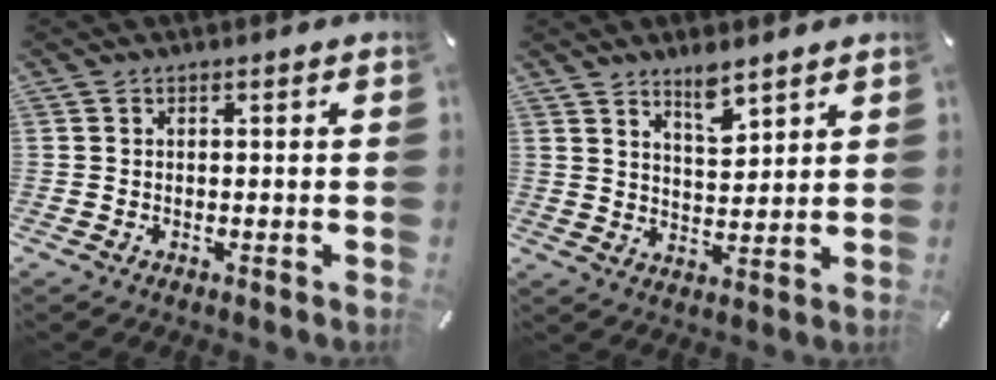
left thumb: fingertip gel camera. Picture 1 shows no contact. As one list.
[{"total": 5.9, "force": [5.1, 1.9, 2.3], "torque": [-0.027, -0.036, 0.089]}]